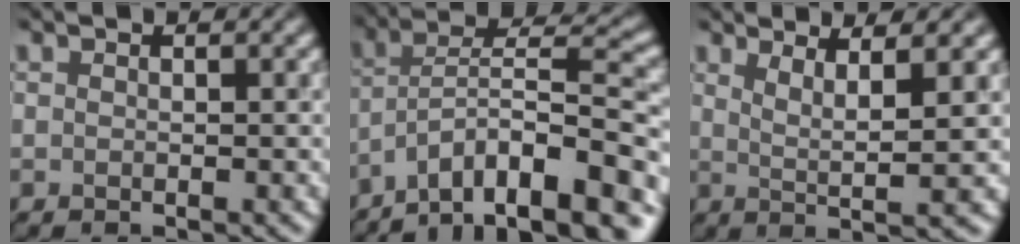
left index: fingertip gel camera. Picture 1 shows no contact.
{"total": 10.9, "force": [-7.2, 2.9, 7.6], "torque": [-0.115, 0.019, -0.116]}
{"total": 3.5, "force": [1.4, 0.2, 3.2], "torque": [-0.063, 0.001, 0.043]}